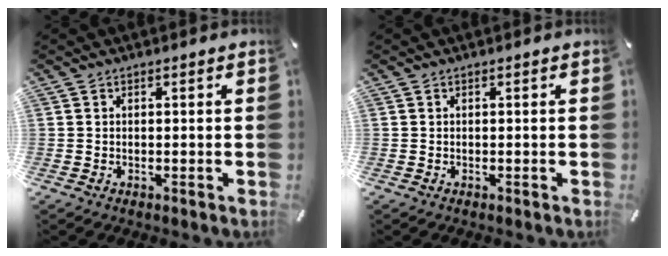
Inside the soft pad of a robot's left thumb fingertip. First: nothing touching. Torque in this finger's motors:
{"motor_torque": [0.09, 0.09, 0.00, 0.00, 0.00]}